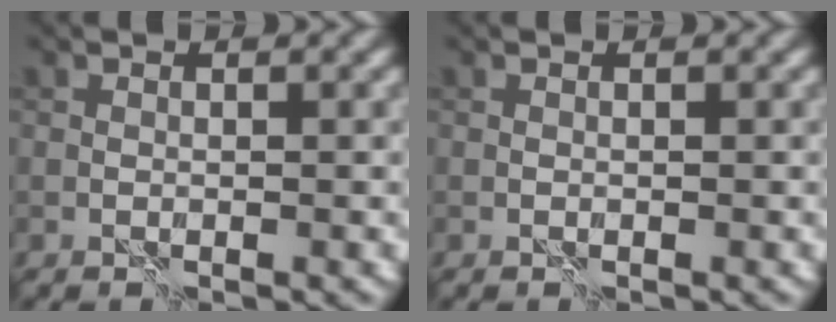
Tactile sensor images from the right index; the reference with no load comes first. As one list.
[{"total": 0.0}]